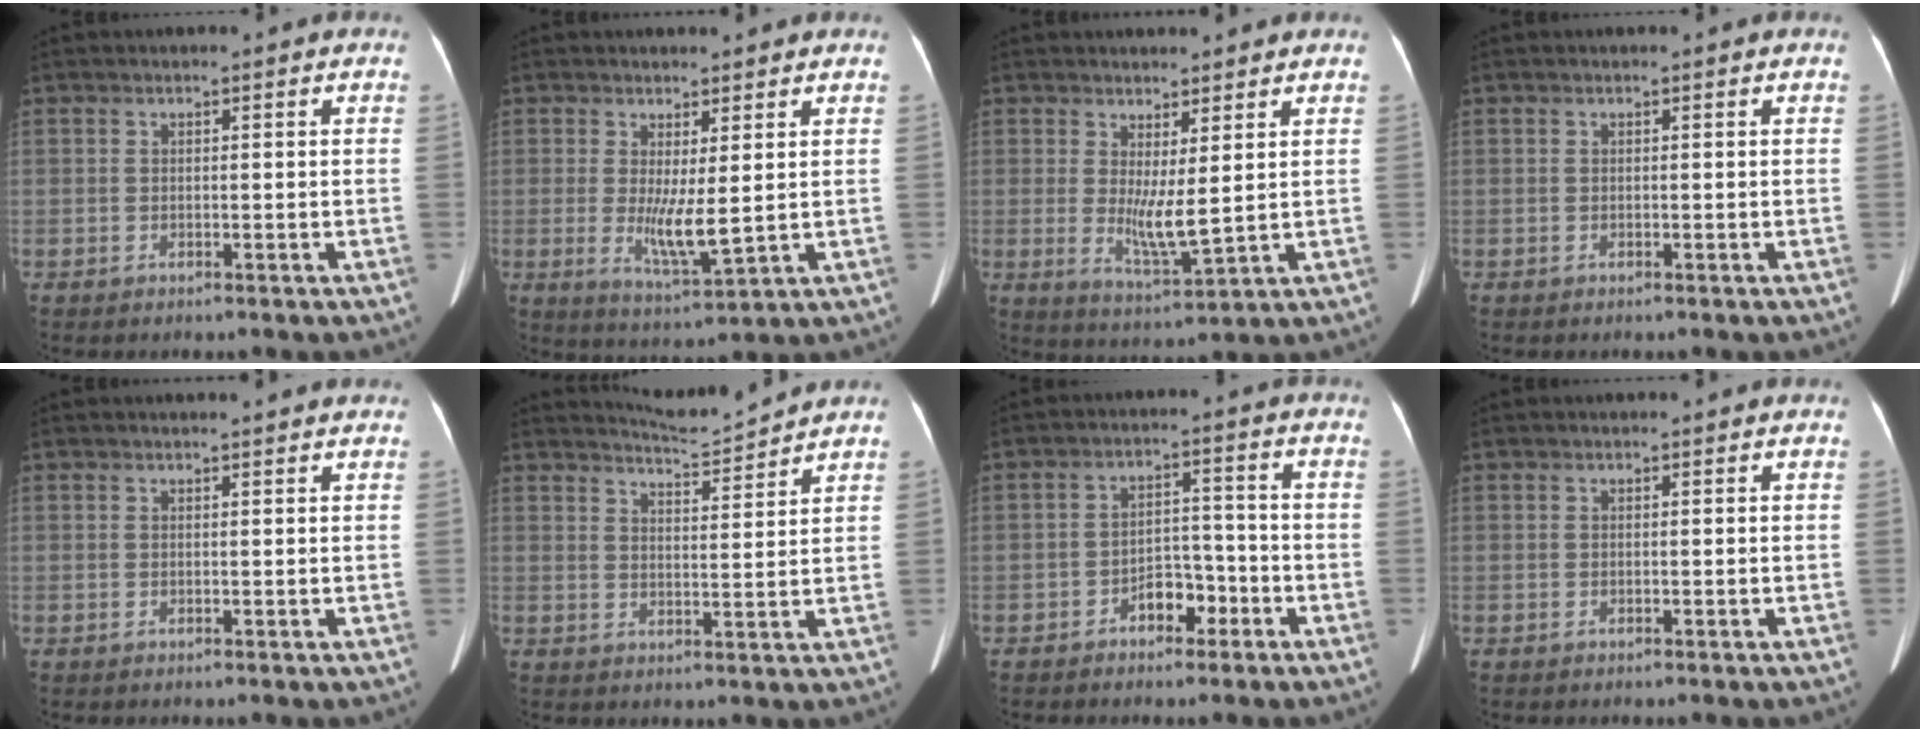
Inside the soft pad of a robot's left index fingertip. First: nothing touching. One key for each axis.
{"total": 5.7, "fx": 0.3, "fy": 0.9, "fz": 5.7, "tx": -0.111, "ty": -0.024, "tz": 0.016}
{"total": 5.5, "fx": 0.9, "fy": 0.7, "fz": 5.3, "tx": -0.106, "ty": -0.025, "tz": 0.027}
{"total": 0.0}
{"total": 2.6, "fx": 2.5, "fy": 0.0, "fz": 0.9, "tx": -0.017, "ty": 0.006, "tz": 0.025}
{"total": 5.5, "fx": 5.3, "fy": -1.2, "fz": -0.4, "tx": -0.010, "ty": -0.013, "tz": 0.089}
{"total": 4.6, "fx": -2.9, "fy": 2.5, "fz": 2.6, "tx": -0.044, "ty": 0.015, "tz": -0.047}
{"total": 0.6, "fx": 0.6, "fy": 0.0, "fz": 0.1, "tx": -0.003, "ty": 0.002, "tz": 0.006}